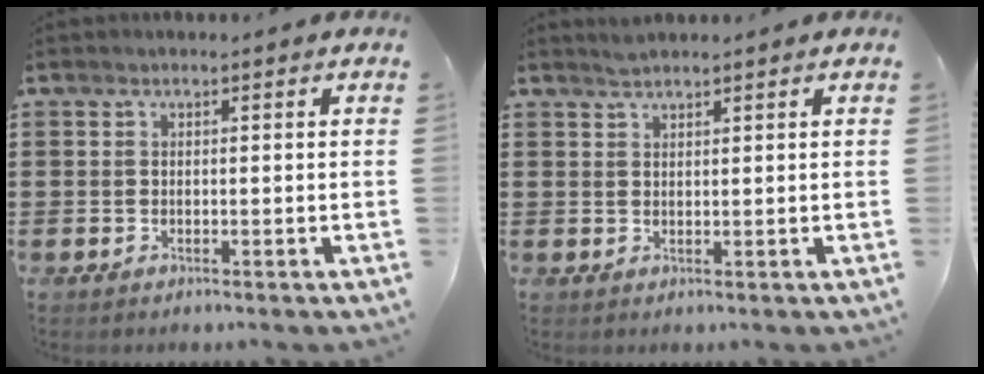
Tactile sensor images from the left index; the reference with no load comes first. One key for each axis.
{"total": 1.3, "fx": 1.3, "fy": 0.0, "fz": 0.3, "tx": -0.008, "ty": 0.000, "tz": 0.024}